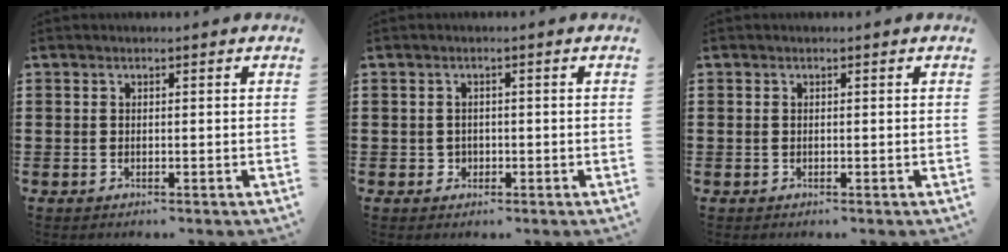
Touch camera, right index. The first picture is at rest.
{"total": 1.2, "force": [-0.3, 1.2, 0.3], "torque": [-0.010, 0.004, -0.007]}
{"total": 0.0}